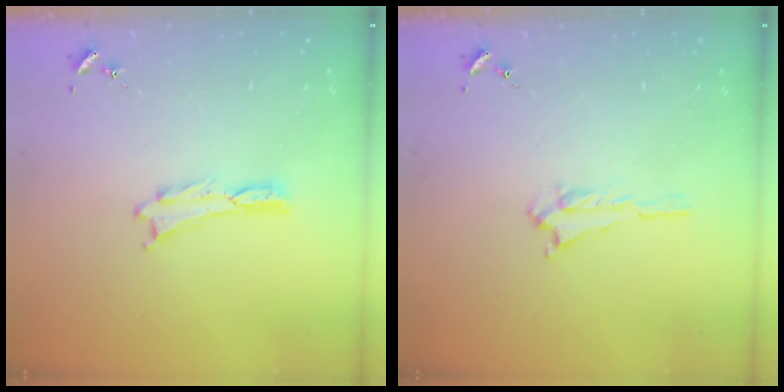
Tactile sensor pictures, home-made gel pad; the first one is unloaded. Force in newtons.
{"total": 0.7, "press": 0.7, "slide": 0.2}